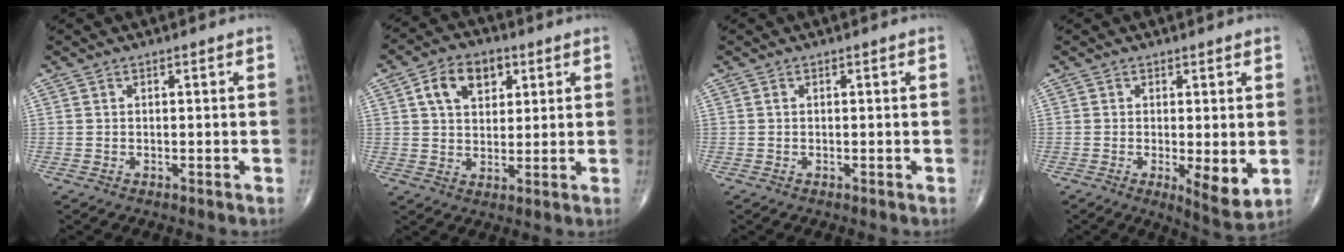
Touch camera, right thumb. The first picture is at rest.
{"total": 9.3, "force": [3.6, 6.1, 6.0], "torque": [-0.076, -0.002, 0.057]}
{"total": 0.0}
{"total": 6.3, "force": [-0.9, 1.9, 5.9], "torque": [-0.088, -0.021, -0.011]}